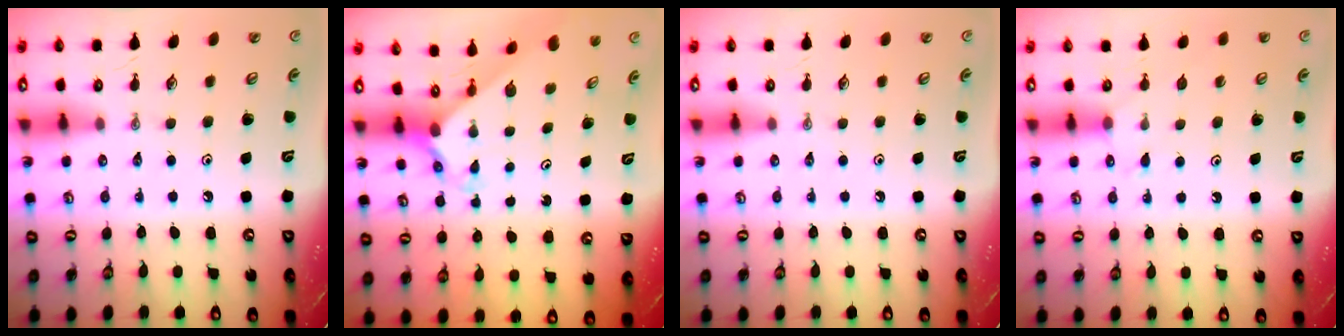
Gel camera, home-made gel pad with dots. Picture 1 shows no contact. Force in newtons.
{"total": 2.4, "press": 2.3, "slide": 0.2}
{"total": 0.0}
{"total": 3.9, "press": 3.9, "slide": 0.6}